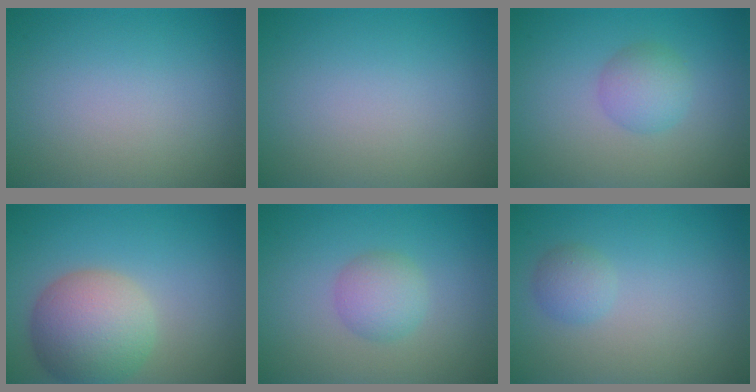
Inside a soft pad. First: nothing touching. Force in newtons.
{"total": 0.0}
{"total": 2.5, "press": 2.5, "slide": 0.1}
{"total": 7.0, "press": 6.9, "slide": 0.6}
{"total": 2.5, "press": 2.5, "slide": 0.1}
{"total": 1.4, "press": 1.4, "slide": 0.0}